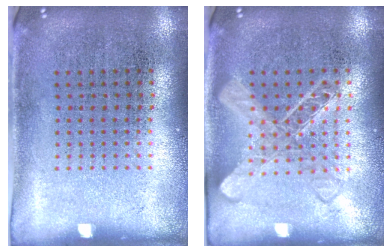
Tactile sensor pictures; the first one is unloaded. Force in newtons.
{"total": 1.5, "press": 1.5, "slide": 0.3}